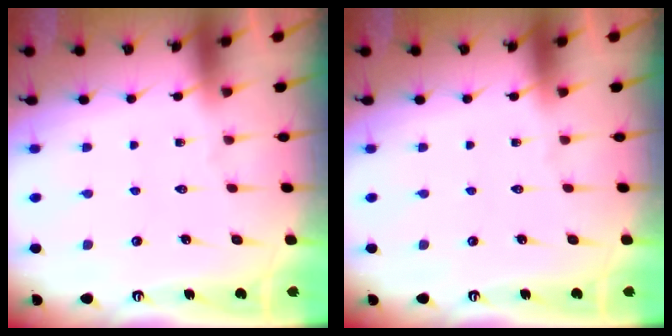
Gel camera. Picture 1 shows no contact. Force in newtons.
{"total": 0.0}